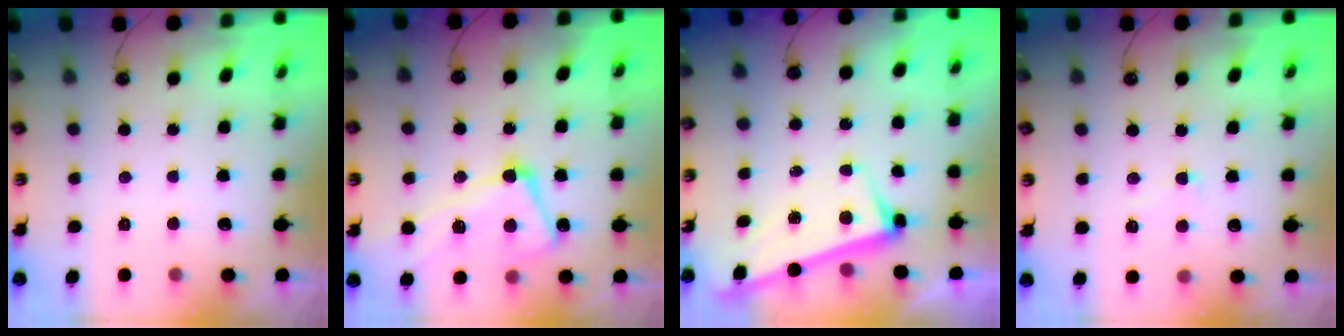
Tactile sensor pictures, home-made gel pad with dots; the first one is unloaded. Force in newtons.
{"total": 8.2, "press": 8.1, "slide": 1.5}
{"total": 2.7, "press": 2.6, "slide": 0.7}
{"total": 5.0, "press": 4.9, "slide": 0.6}